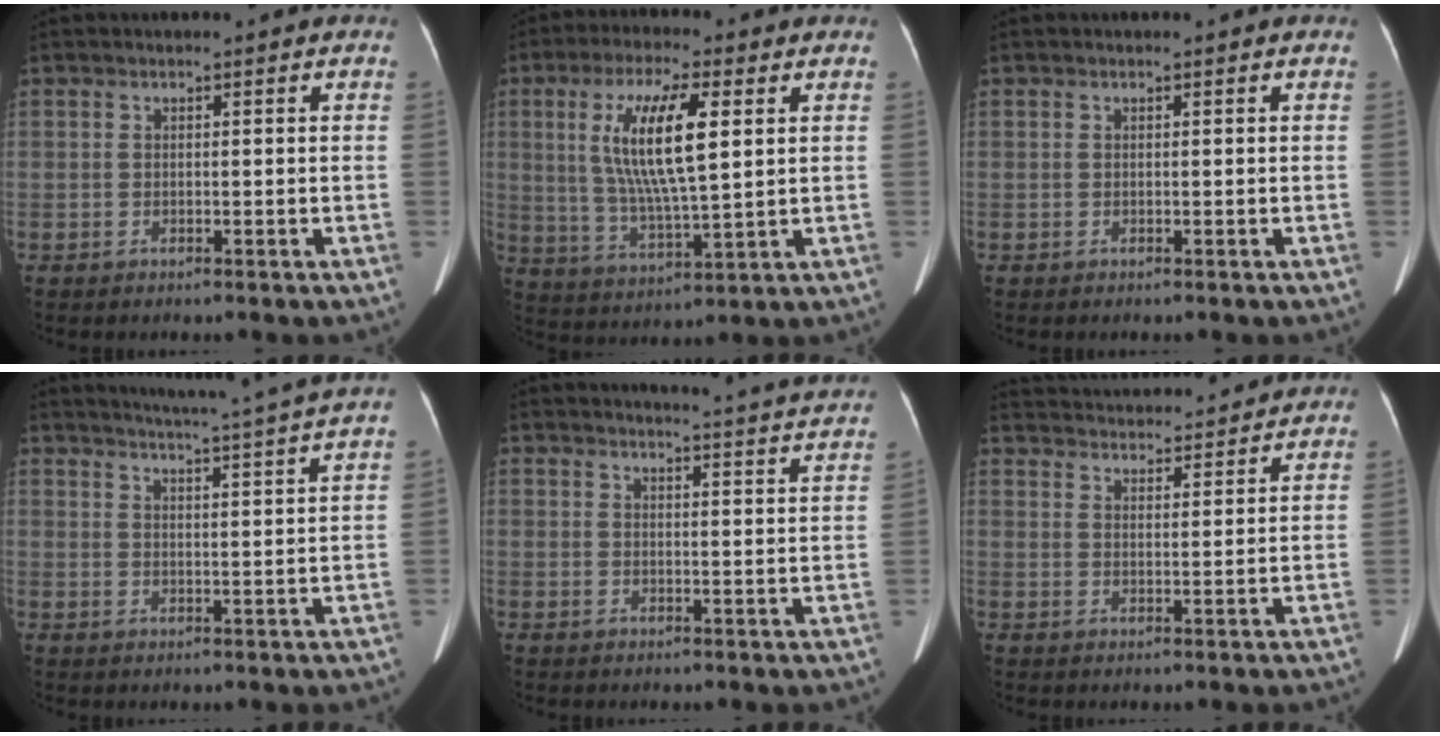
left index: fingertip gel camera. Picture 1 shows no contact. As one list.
[{"total": 12.0, "force": [2.8, 1.9, 11.5], "torque": [-0.226, -0.004, 0.056]}, {"total": 0.0}, {"total": 13.1, "force": [11.8, -2.4, 5.0], "torque": [-0.083, -0.043, 0.147]}, {"total": 15.0, "force": [14.7, -1.2, 2.9], "torque": [-0.030, -0.072, 0.155]}, {"total": 17.3, "force": [16.6, 2.1, 4.5], "torque": [-0.074, 0.020, 0.234]}]